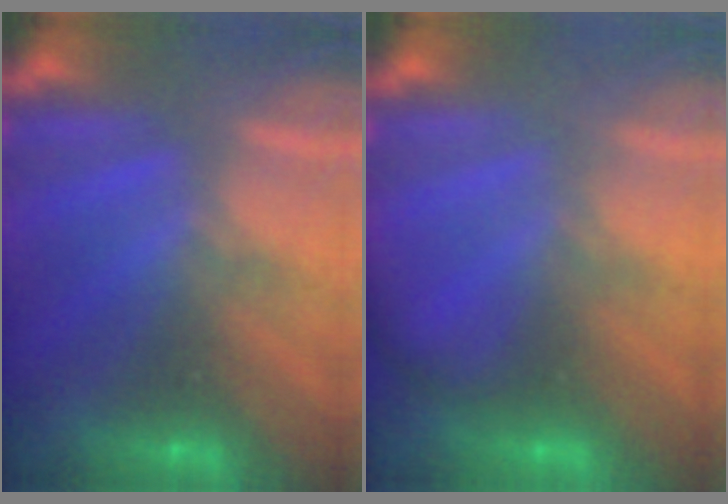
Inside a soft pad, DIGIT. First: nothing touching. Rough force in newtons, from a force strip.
{"total": 2.1}